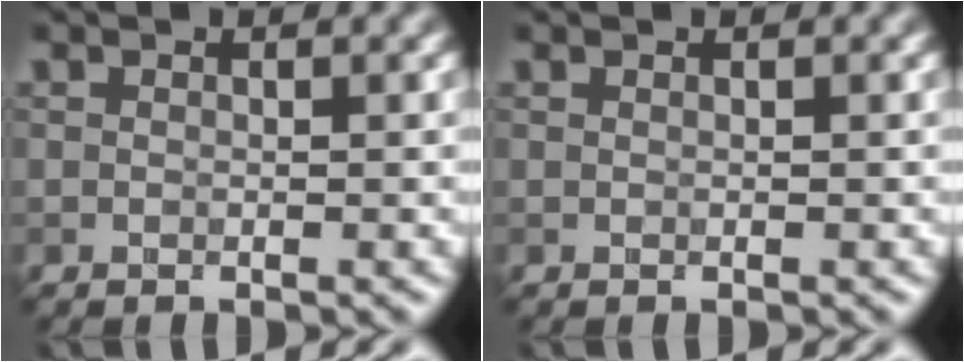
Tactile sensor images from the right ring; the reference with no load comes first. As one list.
[{"total": 0.0}]